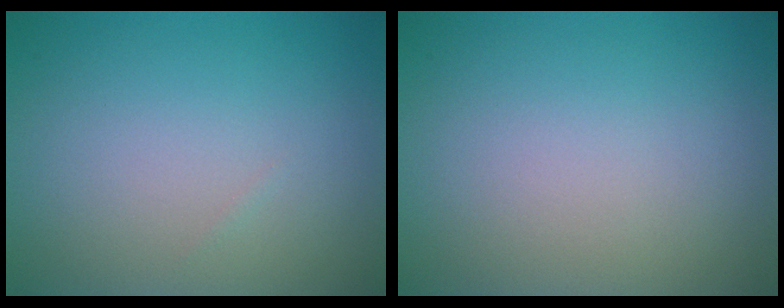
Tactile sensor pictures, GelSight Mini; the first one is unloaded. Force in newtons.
{"total": 0.0}